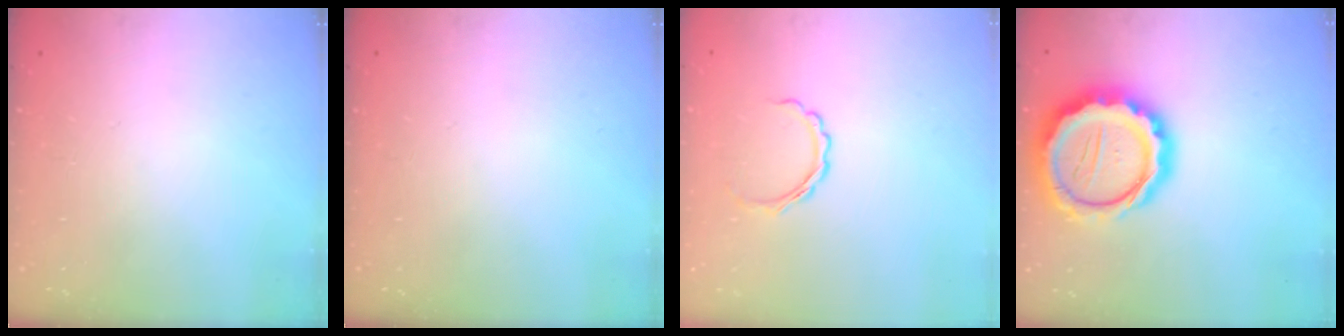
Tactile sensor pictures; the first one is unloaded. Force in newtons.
{"total": 0.0}
{"total": 5.4, "press": 5.2, "slide": 1.4}
{"total": 20.2, "press": 19.8, "slide": 4.1}